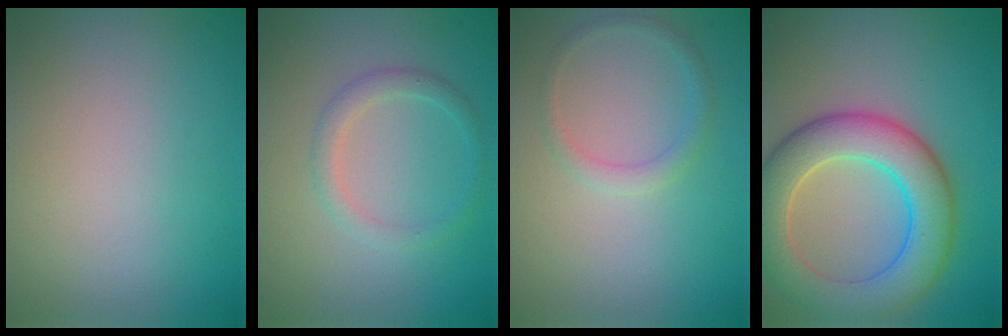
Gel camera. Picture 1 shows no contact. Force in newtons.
{"total": 1.9, "press": 1.8, "slide": 0.1}
{"total": 1.4, "press": 1.4, "slide": 0.1}
{"total": 8.1, "press": 8.1, "slide": 0.3}